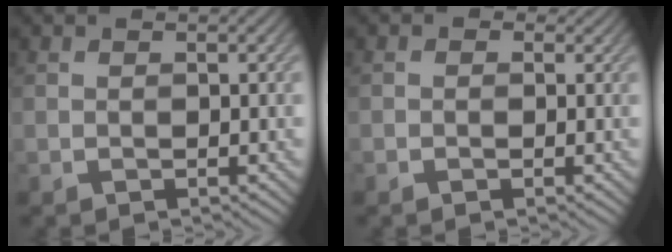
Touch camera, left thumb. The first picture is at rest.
{"total": 1.0, "force": [-0.2, 0.9, 0.3], "torque": [-0.002, -0.004, -0.007]}